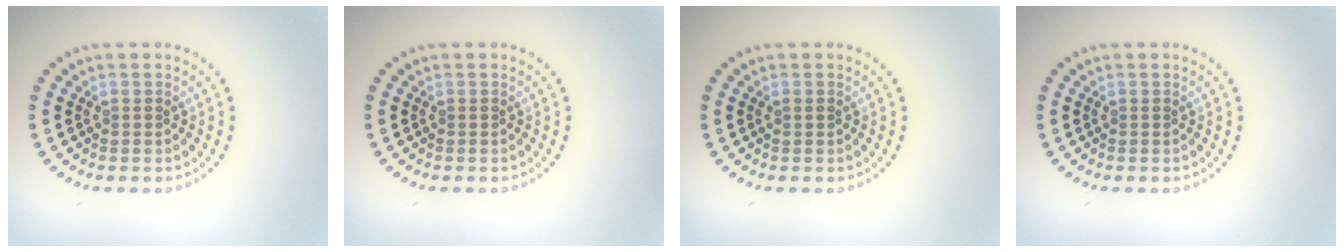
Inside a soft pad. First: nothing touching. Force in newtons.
{"total": 0.0}
{"total": 0.5, "press": 0.5, "slide": 0.1}
{"total": 0.0}